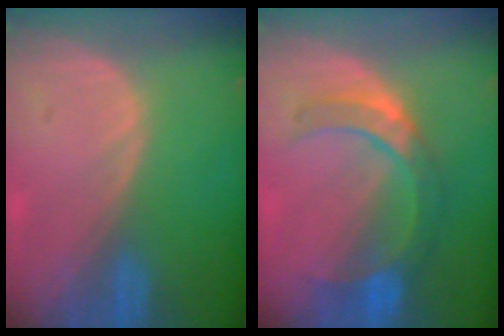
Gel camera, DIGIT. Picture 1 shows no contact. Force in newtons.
{"total": 7.0, "press": 6.9, "slide": 1.1}